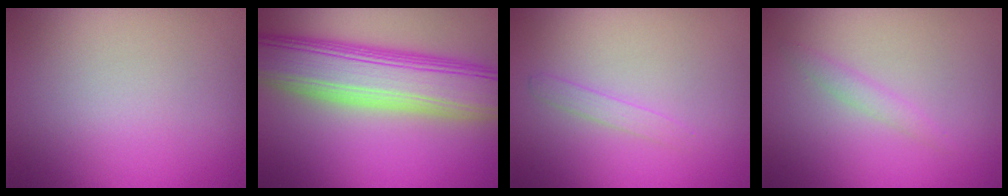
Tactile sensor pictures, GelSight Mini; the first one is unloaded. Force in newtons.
{"total": 10.1, "press": 10.1, "slide": 0.4}
{"total": 1.0, "press": 1.0, "slide": 0.1}
{"total": 1.1, "press": 1.1, "slide": 0.1}